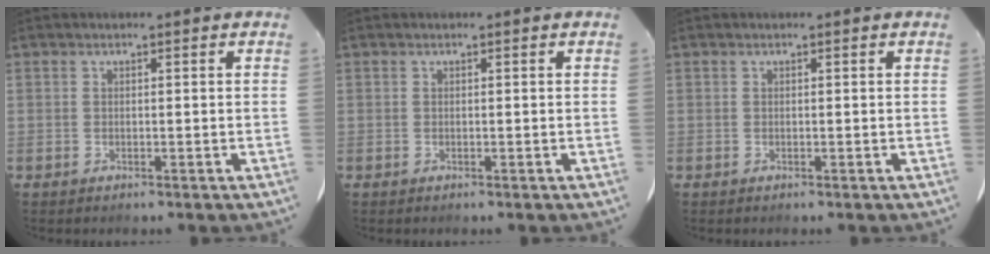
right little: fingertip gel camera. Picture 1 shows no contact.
{"total": 0.0}
{"total": 0.0}